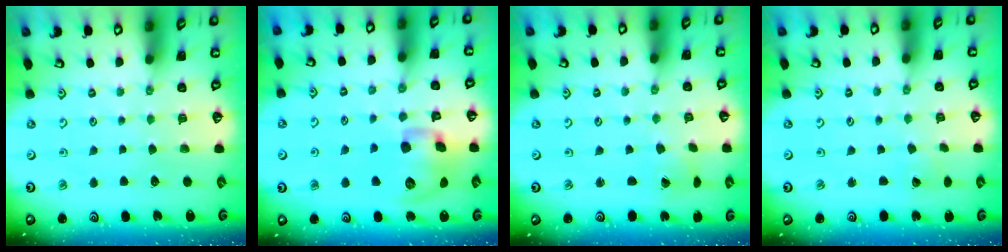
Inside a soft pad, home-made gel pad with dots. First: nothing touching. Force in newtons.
{"total": 15.0, "press": 14.8, "slide": 2.3}
{"total": 1.4, "press": 1.4, "slide": 0.3}
{"total": 1.5, "press": 1.5, "slide": 0.2}